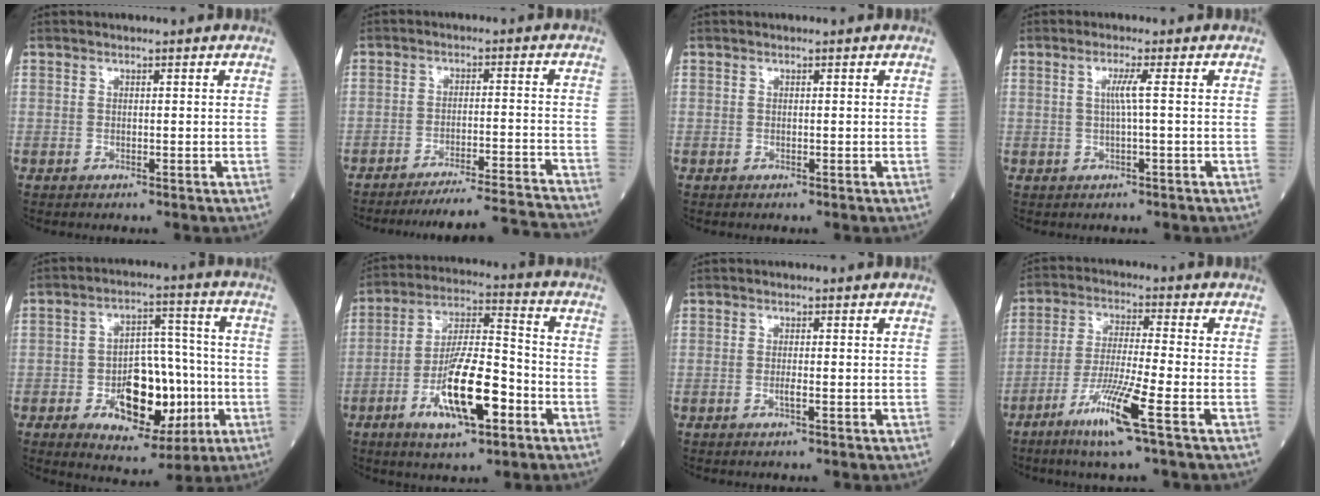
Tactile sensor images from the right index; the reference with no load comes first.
{"total": 14.3, "force": [-13.8, -2.6, 2.6], "torque": [-0.016, -0.011, -0.196]}
{"total": 0.0}
{"total": 2.4, "force": [0.2, -0.7, 2.2], "torque": [-0.045, 0.000, 0.004]}
{"total": 13.4, "force": [-3.3, 6.9, 11.0], "torque": [-0.173, 0.015, -0.040]}
{"total": 13.6, "force": [-5.3, 3.2, 12.1], "torque": [-0.232, -0.001, -0.089]}
{"total": 0.9, "force": [-0.3, 0.0, 0.9], "torque": [-0.022, 0.000, -0.003]}
{"total": 9.8, "force": [-5.0, -0.8, 8.5], "torque": [-0.168, -0.020, -0.095]}